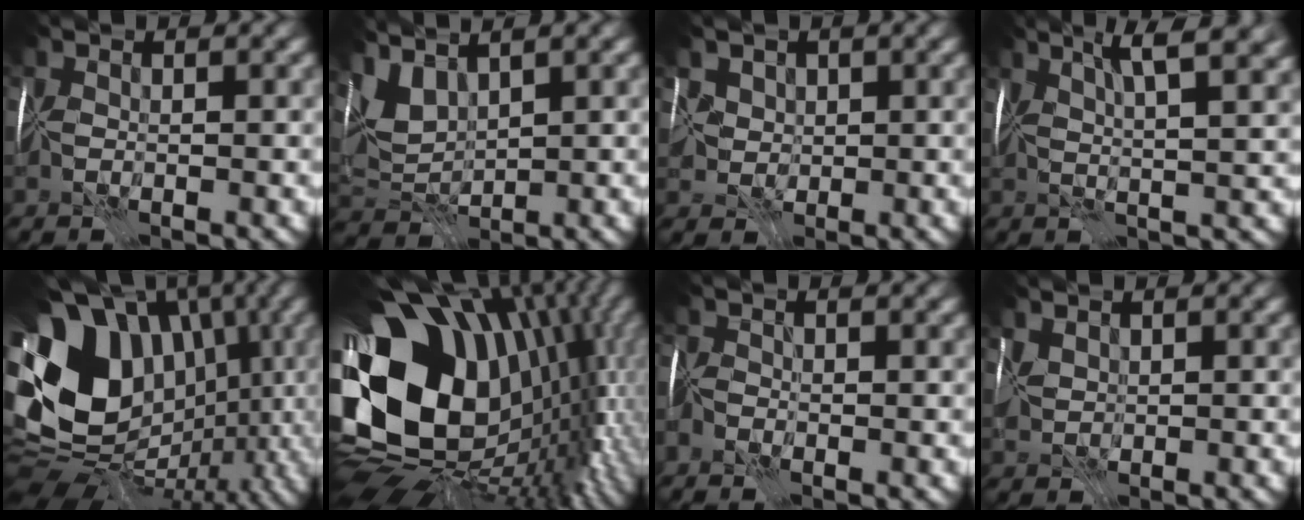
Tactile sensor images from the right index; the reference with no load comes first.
{"total": 3.0, "force": [2.5, 0.3, 1.7], "torque": [-0.036, -0.005, 0.054]}
{"total": 2.6, "force": [1.2, 2.1, 1.0], "torque": [-0.009, 0.005, 0.019]}
{"total": 5.5, "force": [3.0, 0.2, 4.6], "torque": [-0.063, 0.011, 0.046]}
{"total": 14.1, "force": [1.5, 10.9, 8.8], "torque": [-0.166, 0.012, 0.032]}
{"total": 17.7, "force": [1.2, 12.8, 12.3], "torque": [-0.242, -0.054, 0.072]}
{"total": 1.9, "force": [-1.5, 0.7, 0.9], "torque": [-0.019, -0.003, -0.035]}
{"total": 0.9, "force": [0.8, 0.0, 0.3], "torque": [-0.007, -0.002, 0.019]}